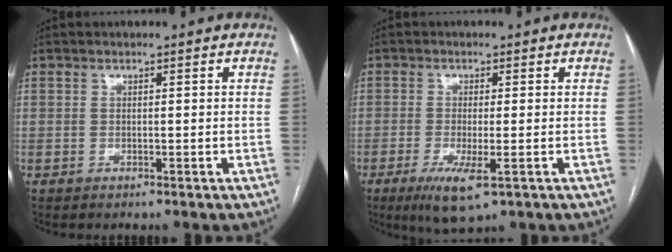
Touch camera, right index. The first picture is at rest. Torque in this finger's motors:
{"motor_torque": [0.99, -0.26, 0.33, 0.07]}